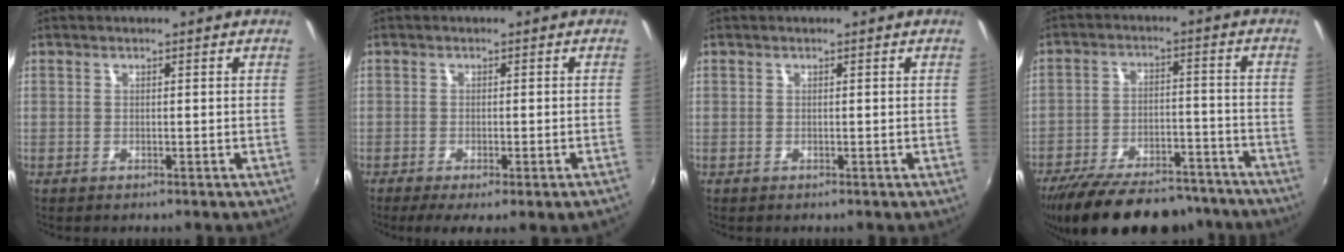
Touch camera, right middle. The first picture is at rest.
{"total": 6.0, "force": [-3.9, 0.1, 4.5], "torque": [-0.077, -0.026, -0.053]}
{"total": 0.0}
{"total": 23.0, "force": [-19.2, 8.1, 9.8], "torque": [-0.197, -0.001, -0.265]}